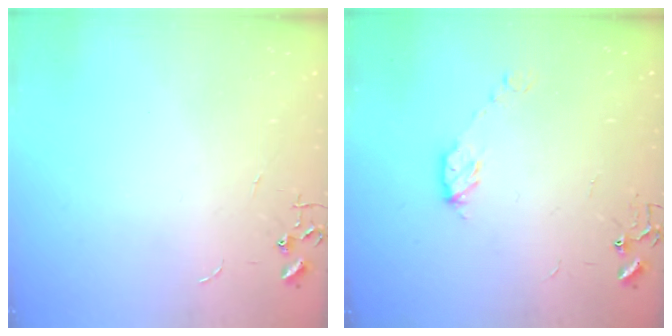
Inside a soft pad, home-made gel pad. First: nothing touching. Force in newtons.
{"total": 6.3, "press": 6.3, "slide": 0.6}